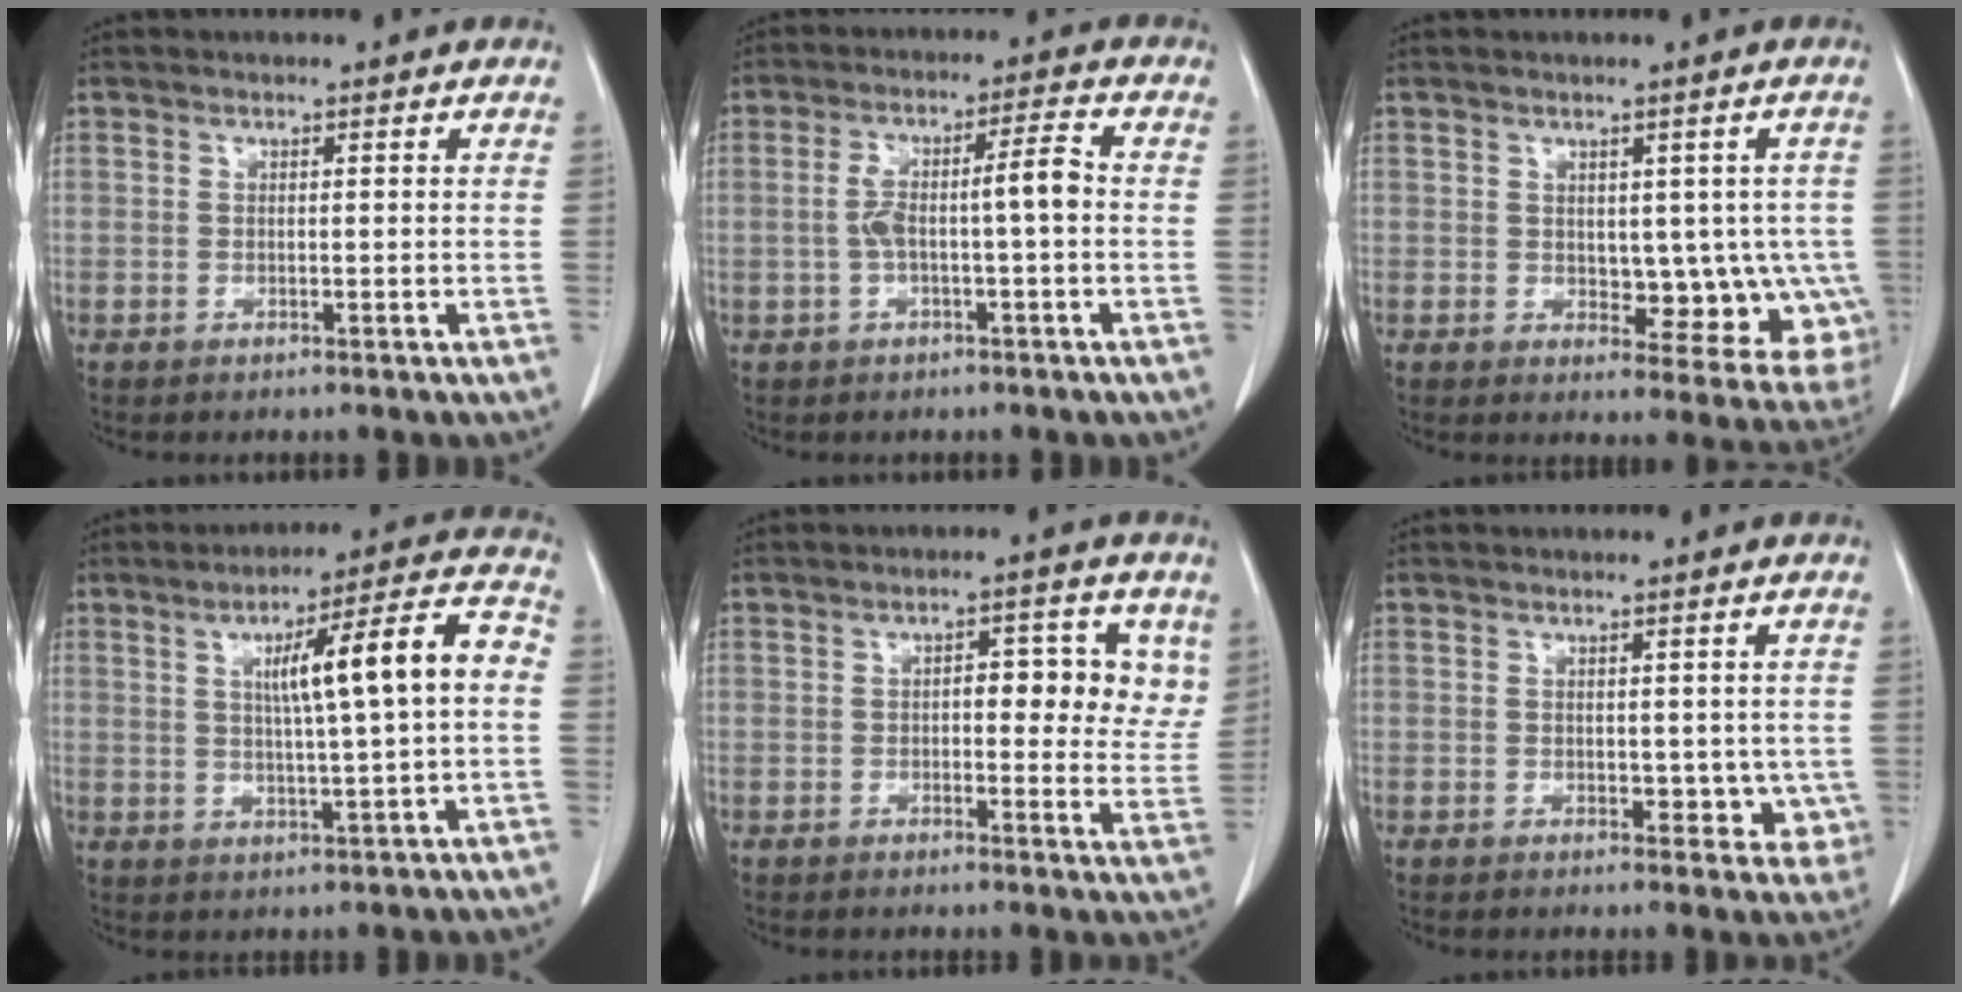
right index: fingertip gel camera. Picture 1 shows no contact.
{"total": 6.6, "force": [-0.6, 0.9, 6.5], "torque": [-0.126, 0.027, -0.009]}
{"total": 9.5, "force": [-0.7, 5.5, 7.7], "torque": [-0.067, 0.008, 0.006]}
{"total": 12.5, "force": [1.4, 0.7, 12.4], "torque": [-0.182, 0.026, 0.020]}
{"total": 8.3, "force": [2.4, 3.7, 7.1], "torque": [-0.077, 0.013, 0.027]}
{"total": 4.4, "force": [0.1, 3.0, 3.3], "torque": [-0.014, -0.002, 0.006]}